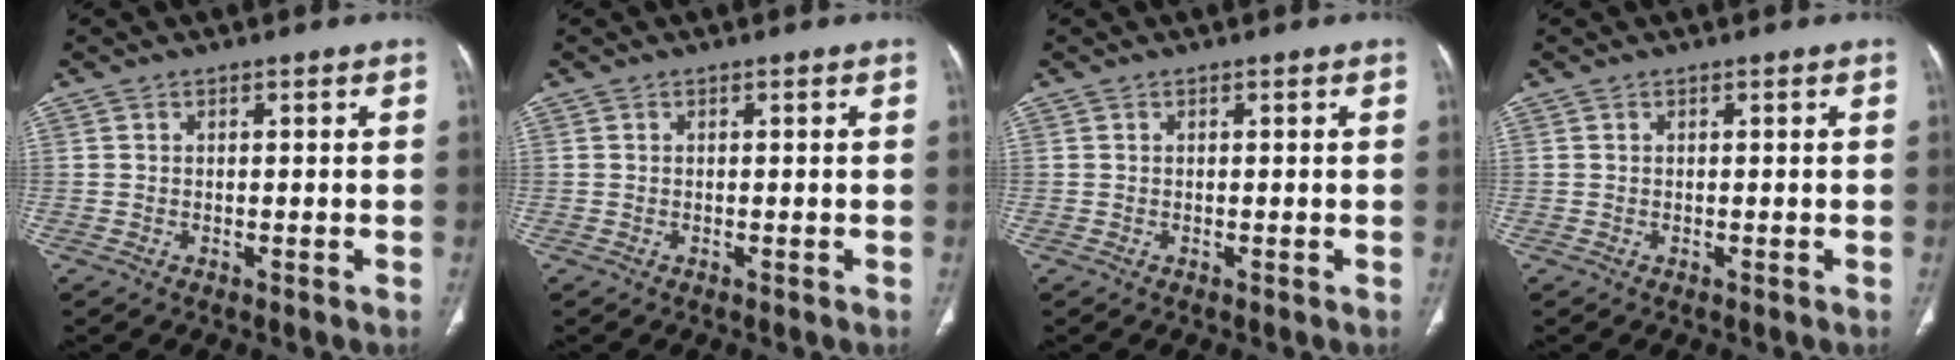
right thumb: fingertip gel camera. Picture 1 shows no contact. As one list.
[{"total": 0.0}, {"total": 0.0}, {"total": 0.0}]